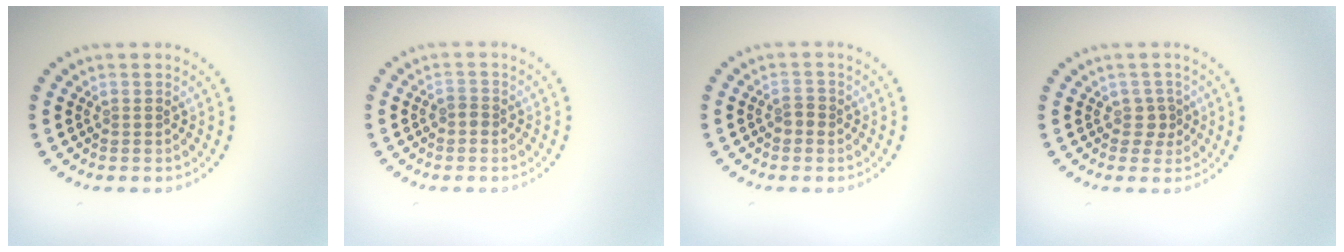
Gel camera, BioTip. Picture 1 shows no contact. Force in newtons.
{"total": 0.9, "press": 0.8, "slide": 0.5}
{"total": 1.1, "press": 1.0, "slide": 0.4}
{"total": 1.4, "press": 1.1, "slide": 0.9}